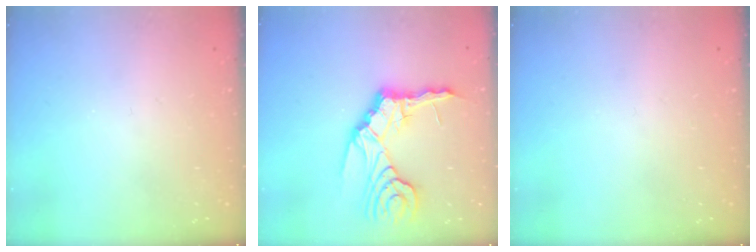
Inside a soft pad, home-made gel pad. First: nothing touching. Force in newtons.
{"total": 14.1, "press": 14.0, "slide": 1.6}
{"total": 0.0}